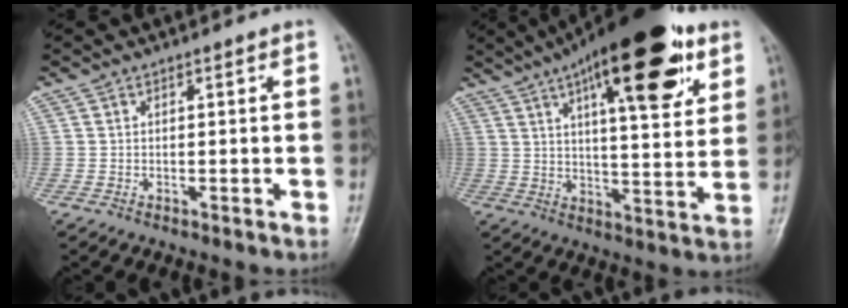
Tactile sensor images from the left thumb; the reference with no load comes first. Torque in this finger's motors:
{"motor_torque": [1.21, 0.40, 1.94, -0.83, 0.25]}